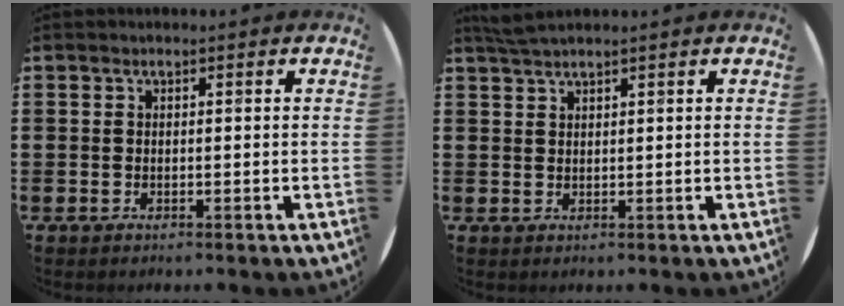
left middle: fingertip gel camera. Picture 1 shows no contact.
{"total": 2.0, "force": [1.8, 0.0, 0.8], "torque": [-0.017, 0.002, 0.035]}